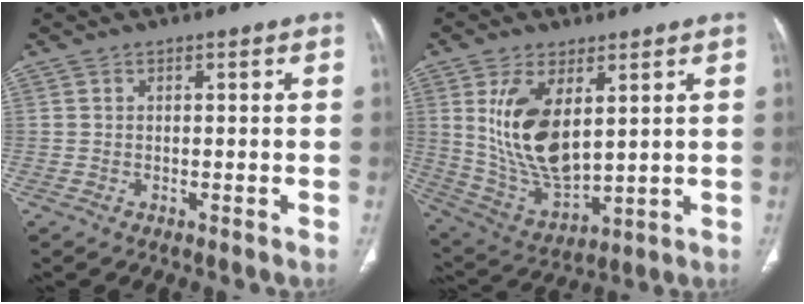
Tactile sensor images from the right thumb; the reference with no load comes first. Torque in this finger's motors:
{"motor_torque": [-1.41, 1.87, 1.45, 0.38, 0.20]}